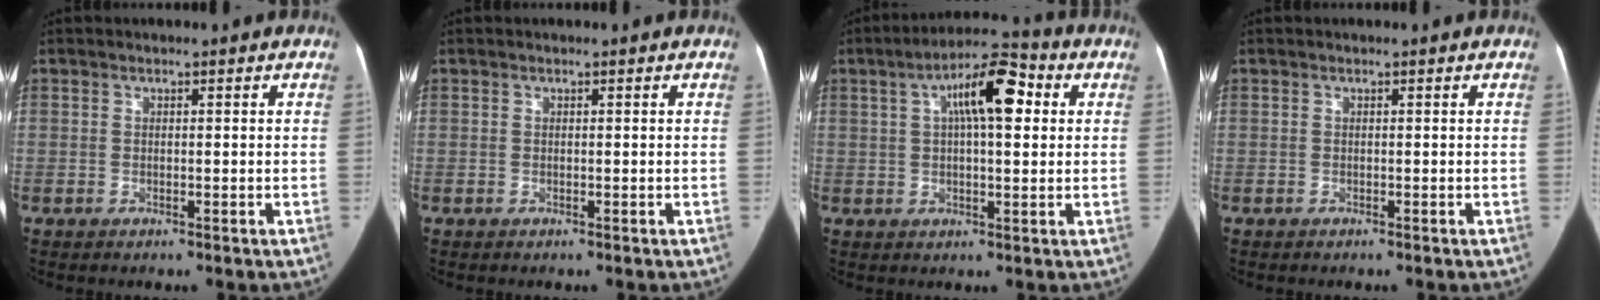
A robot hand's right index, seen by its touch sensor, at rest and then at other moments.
{"total": 0.0}
{"total": 10.2, "force": [2.9, 2.9, 9.4], "torque": [-0.159, 0.035, 0.042]}
{"total": 0.0}